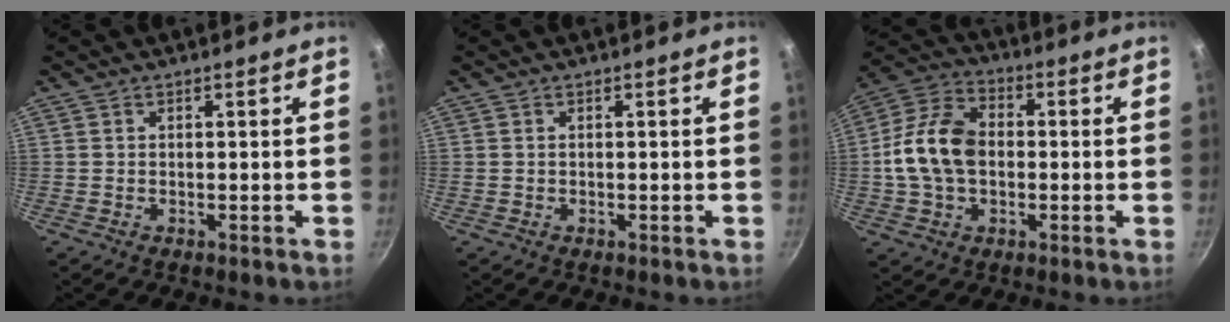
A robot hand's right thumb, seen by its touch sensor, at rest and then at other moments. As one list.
[{"total": 0.0}, {"total": 13.7, "force": [-0.4, 9.5, 9.8], "torque": [-0.164, 0.028, -0.022]}]